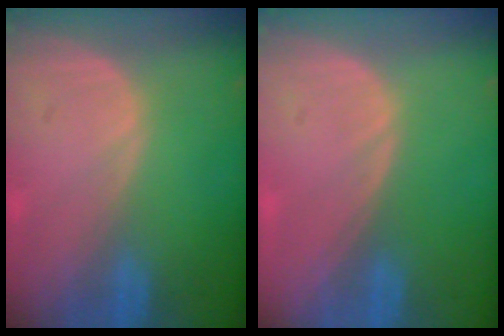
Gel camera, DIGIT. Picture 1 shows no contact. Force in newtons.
{"total": 0.0}